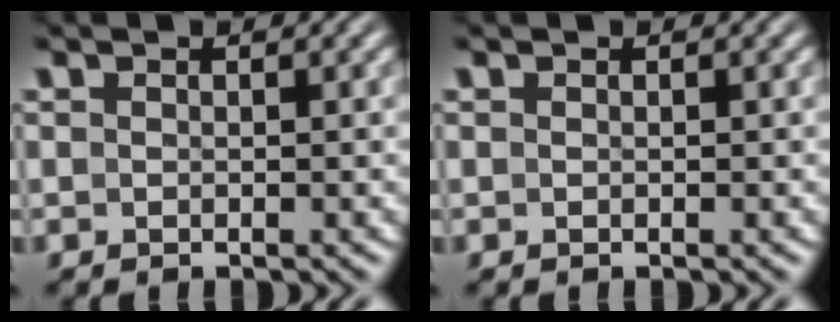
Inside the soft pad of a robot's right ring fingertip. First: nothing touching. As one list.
[{"total": 0.0}]